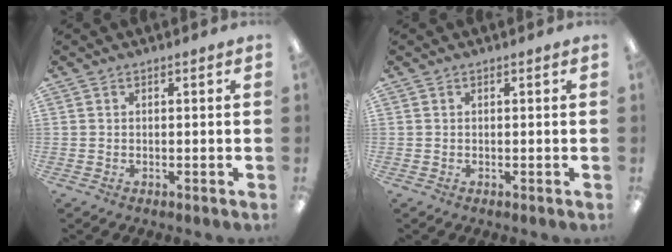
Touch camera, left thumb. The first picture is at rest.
{"total": 0.0}